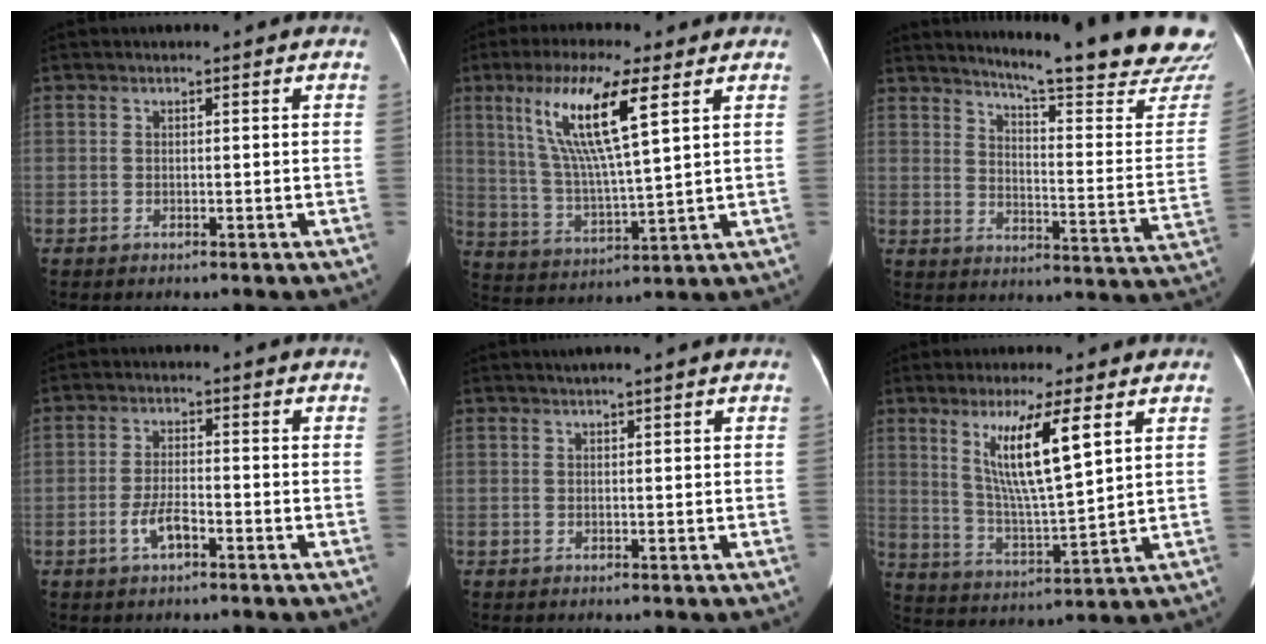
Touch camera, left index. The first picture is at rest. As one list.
[{"total": 13.0, "force": [5.7, 1.0, 11.7], "torque": [-0.243, 0.003, 0.108]}, {"total": 25.0, "force": [22.7, 0.4, 10.5], "torque": [-0.150, -0.114, 0.274]}, {"total": 3.5, "force": [-1.8, 0.9, 2.8], "torque": [-0.060, 0.000, -0.036]}, {"total": 1.5, "force": [1.2, -0.1, 0.9], "torque": [-0.014, 0.017, 0.024]}, {"total": 11.0, "force": [4.7, 0.7, 9.9], "torque": [-0.187, -0.013, 0.089]}]